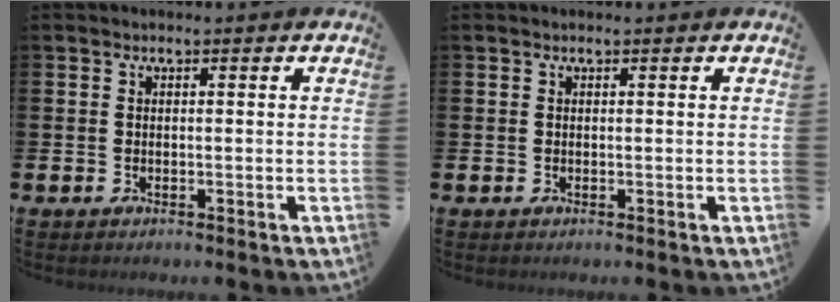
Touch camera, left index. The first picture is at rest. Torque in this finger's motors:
{"motor_torque": [-0.14, 0.13, -0.13, -0.01]}